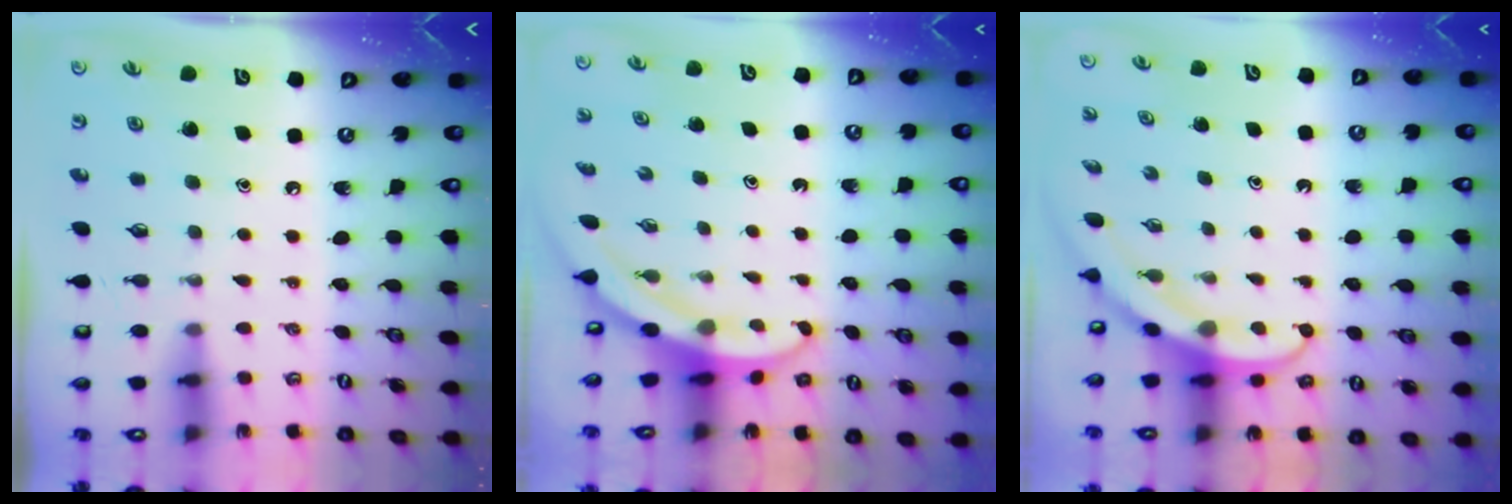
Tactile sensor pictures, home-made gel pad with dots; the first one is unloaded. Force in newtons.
{"total": 3.3, "press": 3.3, "slide": 0.1}
{"total": 3.9, "press": 3.9, "slide": 0.3}